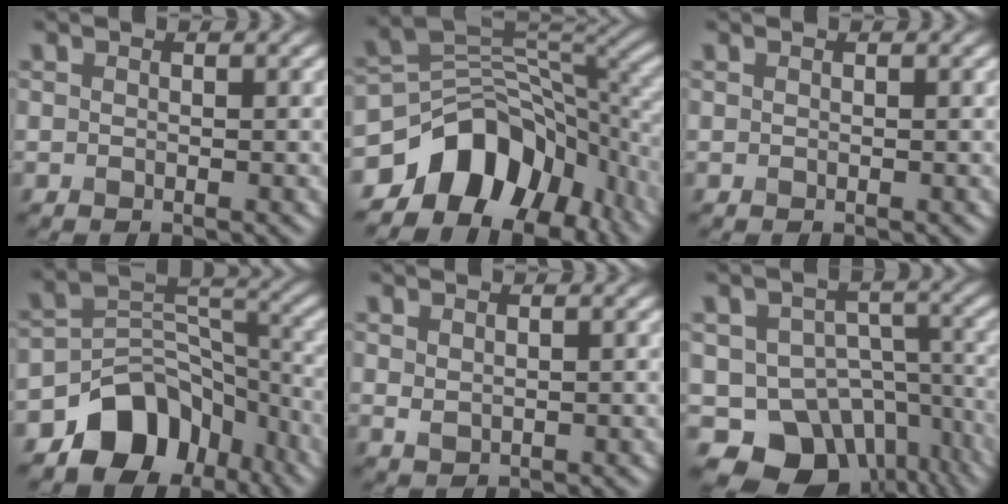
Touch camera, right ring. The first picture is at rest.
{"total": 11.4, "force": [-6.1, 7.4, 6.0], "torque": [-0.091, 0.007, -0.116]}
{"total": 0.0}
{"total": 8.3, "force": [-5.2, 5.7, 3.2], "torque": [-0.019, -0.003, -0.089]}
{"total": 0.9, "force": [0.6, 0.5, 0.5], "torque": [-0.014, -0.003, 0.018]}
{"total": 11.6, "force": [-6.7, 7.9, 5.1], "torque": [-0.074, -0.016, -0.088]}